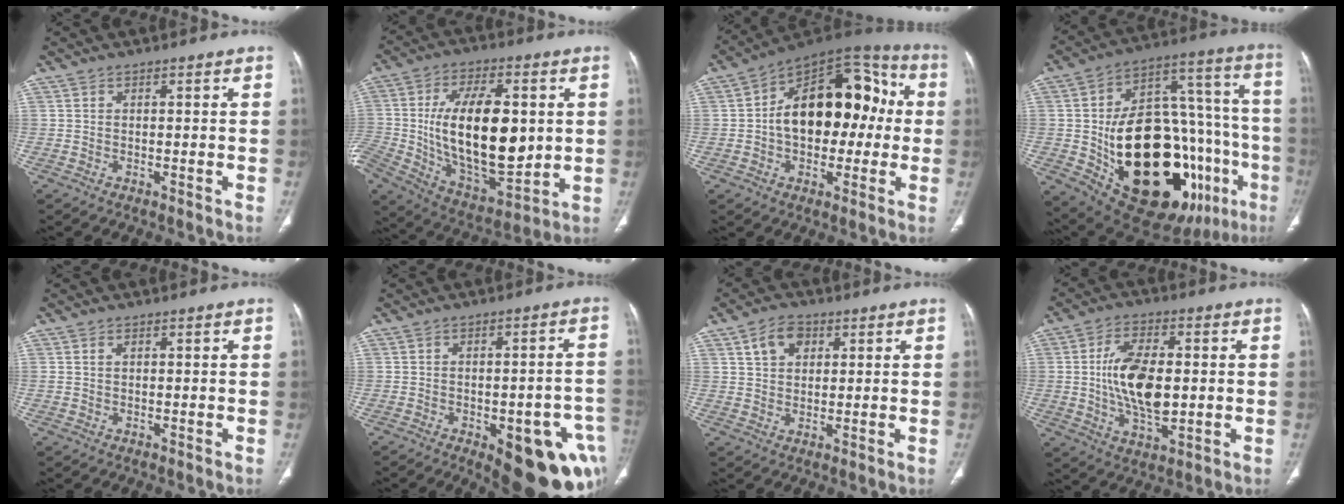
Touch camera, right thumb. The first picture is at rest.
{"total": 23.1, "force": [1.6, 11.6, 20.0], "torque": [-0.320, -0.018, 0.039]}
{"total": 21.8, "force": [0.7, 13.5, 17.1], "torque": [-0.219, 0.049, 0.005]}
{"total": 37.0, "force": [-11.2, 18.1, 30.2], "torque": [-0.395, 0.035, -0.143]}
{"total": 1.2, "force": [0.5, 0.7, 0.7], "torque": [-0.017, 0.003, 0.013]}
{"total": 19.3, "force": [-7.9, 8.1, 15.7], "torque": [-0.129, 0.027, -0.084]}
{"total": 6.2, "force": [2.7, 4.4, 3.5], "torque": [-0.041, -0.002, 0.047]}
{"total": 13.6, "force": [0.3, 7.0, 11.7], "torque": [-0.205, -0.003, 0.010]}